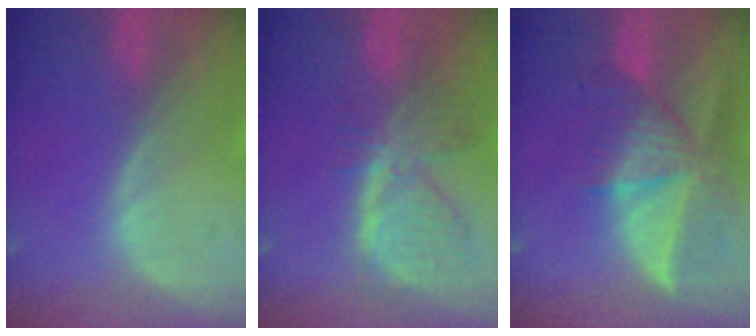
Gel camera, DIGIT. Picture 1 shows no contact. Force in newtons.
{"total": 8.1, "press": 7.0, "slide": 4.1}
{"total": 9.4, "press": 8.4, "slide": 4.2}